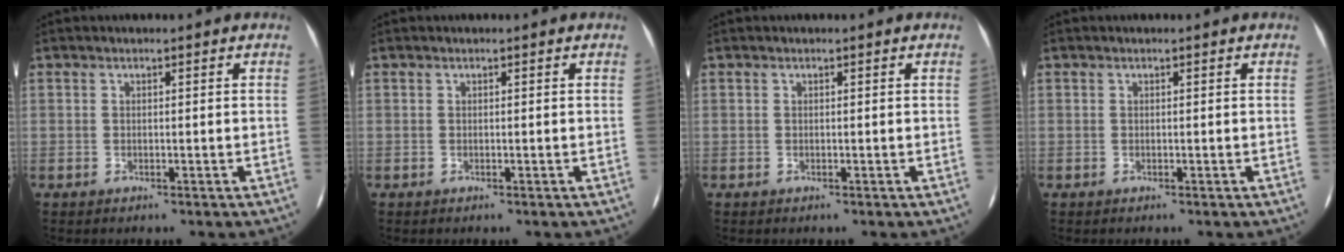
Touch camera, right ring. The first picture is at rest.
{"total": 0.0}
{"total": 0.0}
{"total": 0.0}